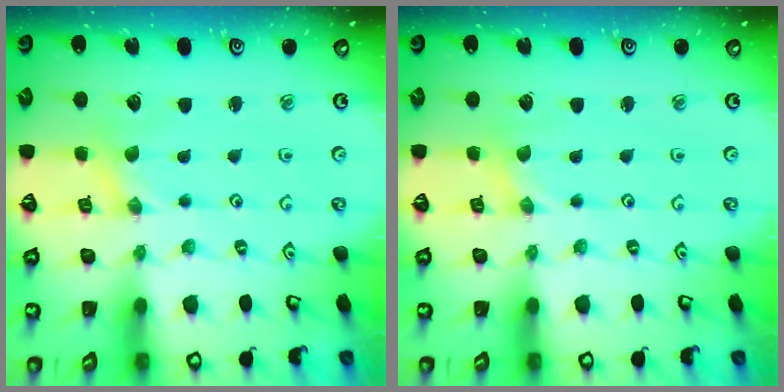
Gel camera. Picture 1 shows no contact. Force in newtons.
{"total": 0.0}